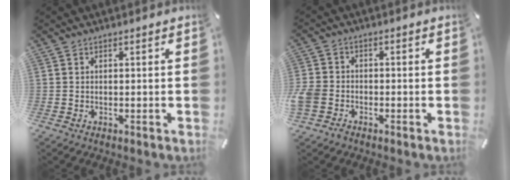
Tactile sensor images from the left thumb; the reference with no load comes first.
{"total": 4.1, "force": [-2.2, 3.2, 1.5], "torque": [-0.036, 0.010, -0.043]}